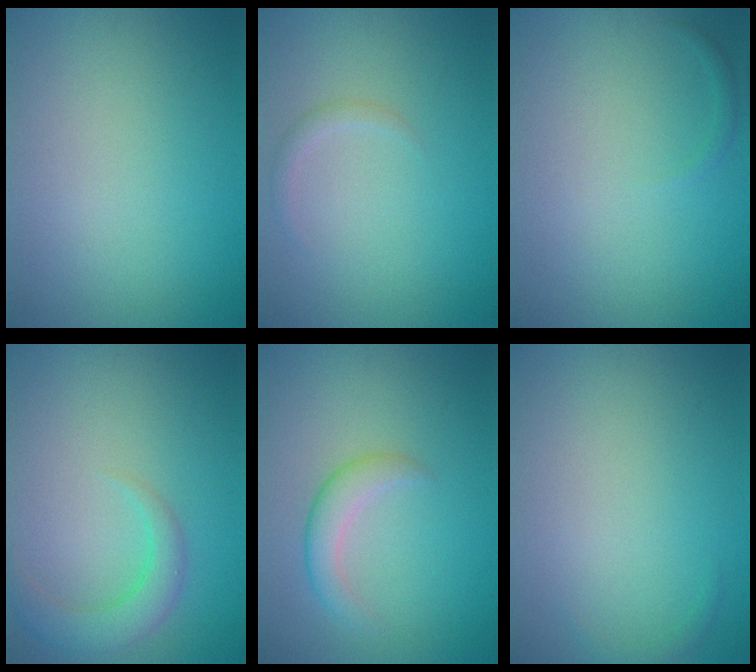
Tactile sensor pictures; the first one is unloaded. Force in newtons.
{"total": 0.9, "press": 0.9, "slide": 0.0}
{"total": 0.5, "press": 0.5, "slide": 0.1}
{"total": 3.0, "press": 3.0, "slide": 0.3}
{"total": 2.6, "press": 2.6, "slide": 0.1}
{"total": 0.6, "press": 0.6, "slide": 0.1}